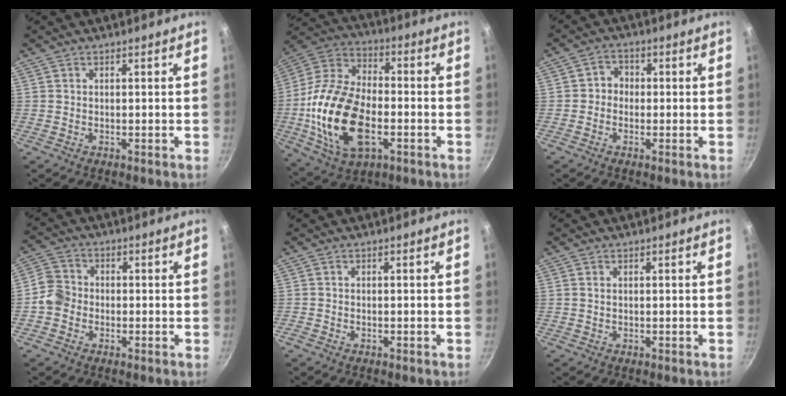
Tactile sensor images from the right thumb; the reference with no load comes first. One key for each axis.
{"total": 22.0, "fx": -4.6, "fy": 12.6, "fz": 17.5, "tx": -0.333, "ty": 0.024, "tz": -0.089}
{"total": 3.4, "fx": -0.5, "fy": 3.1, "fz": 1.3, "tx": 0.002, "ty": 0.012, "tz": -0.018}
{"total": 4.9, "fx": -1.6, "fy": 4.3, "fz": 2.0, "tx": -0.018, "ty": 0.018, "tz": -0.046}
{"total": 0.0}
{"total": 0.5, "fx": 0.1, "fy": 0.3, "fz": 0.4, "tx": -0.007, "ty": 0.001, "tz": 0.003}